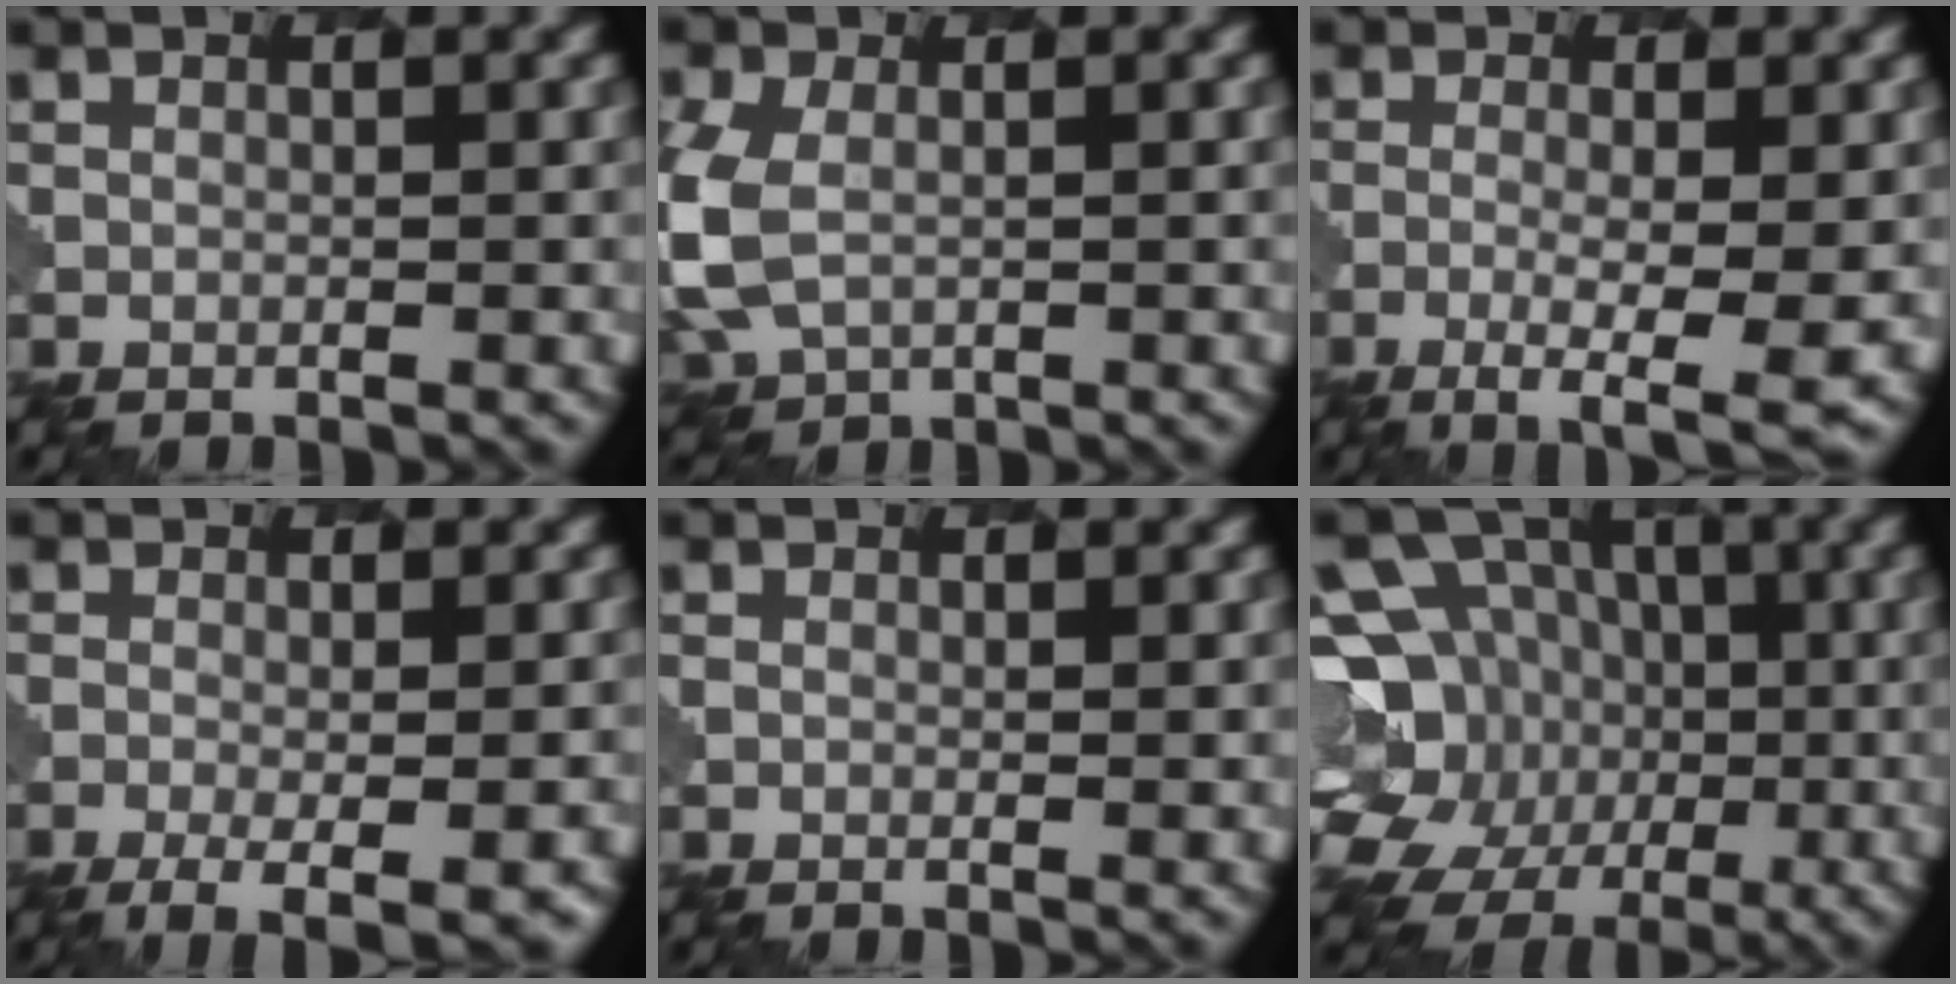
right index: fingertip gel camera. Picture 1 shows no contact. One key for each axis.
{"total": 6.2, "fx": -0.4, "fy": 4.6, "fz": 4.2, "tx": -0.121, "ty": -0.016, "tz": -0.005}
{"total": 5.2, "fx": -1.9, "fy": 1.2, "fz": 4.7, "tx": -0.076, "ty": -0.010, "tz": -0.031}
{"total": 4.8, "fx": -2.0, "fy": 1.4, "fz": 4.1, "tx": -0.064, "ty": -0.008, "tz": -0.025}
{"total": 1.0, "fx": 0.4, "fy": 0.2, "fz": 0.9, "tx": -0.013, "ty": -0.006, "tz": 0.006}
{"total": 15.2, "fx": -1.7, "fy": 13.8, "fz": 6.1, "tx": -0.165, "ty": 0.013, "tz": -0.038}